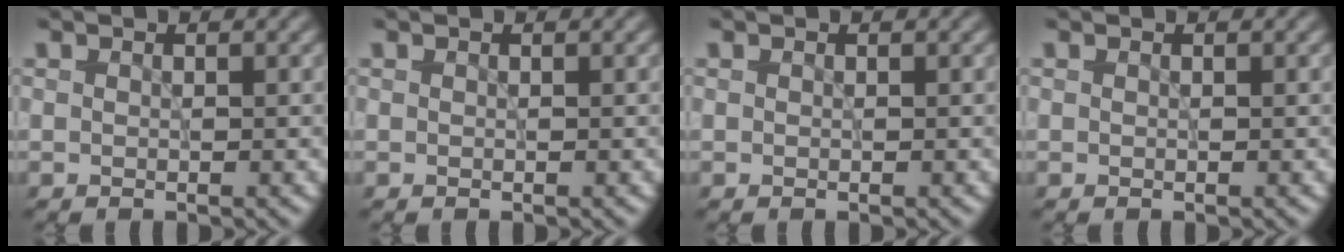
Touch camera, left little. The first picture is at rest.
{"total": 0.0}
{"total": 0.0}
{"total": 0.0}